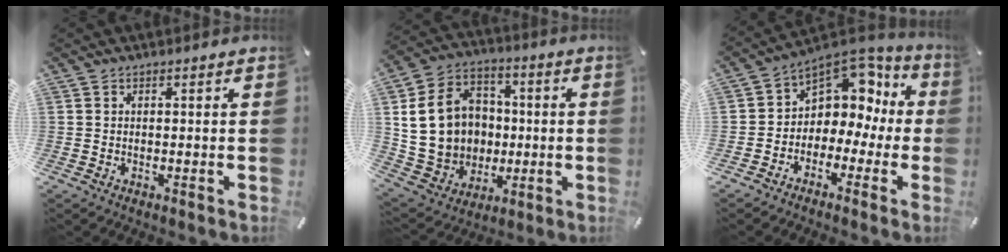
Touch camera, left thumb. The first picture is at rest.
{"total": 16.9, "force": [1.0, 15.1, 7.7], "torque": [-0.152, 0.009, 0.029]}
{"total": 8.7, "force": [3.7, 7.0, 3.5], "torque": [-0.043, -0.041, 0.064]}